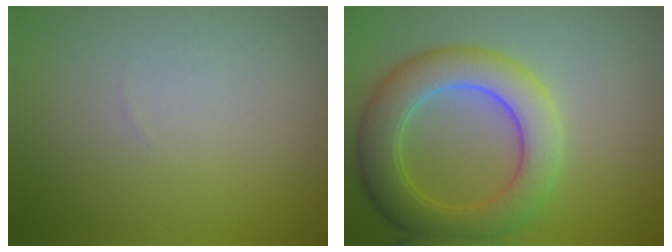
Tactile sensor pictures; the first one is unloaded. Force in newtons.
{"total": 6.3, "press": 6.3, "slide": 0.5}